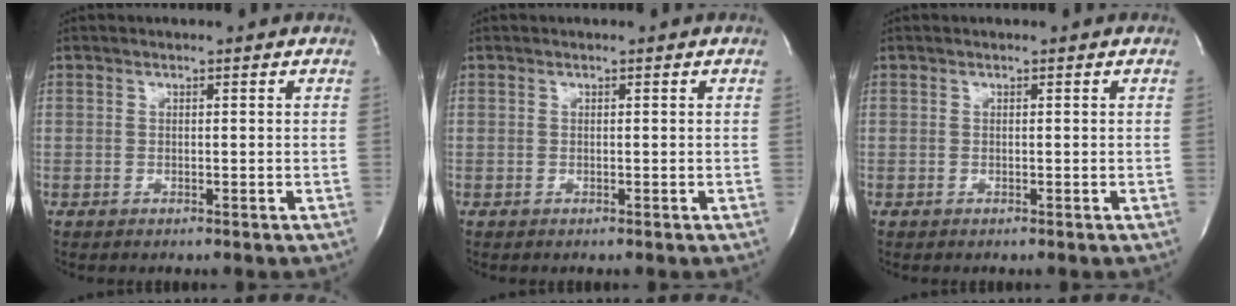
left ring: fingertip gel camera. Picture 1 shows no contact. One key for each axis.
{"total": 0.0}
{"total": 0.0}